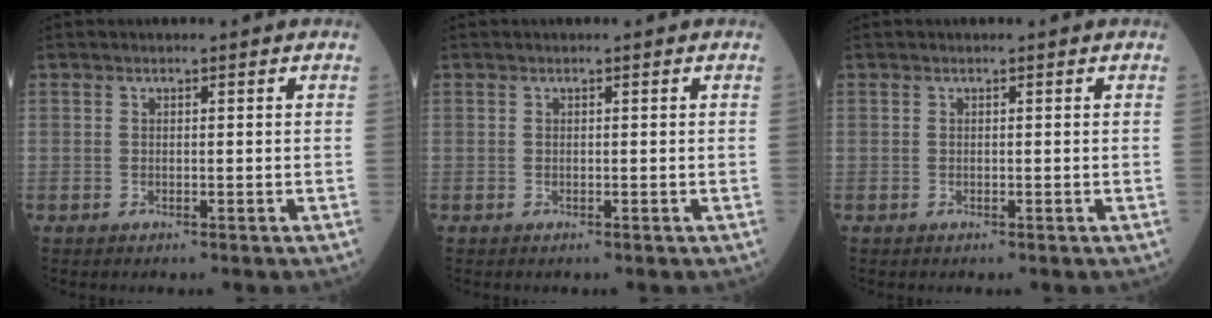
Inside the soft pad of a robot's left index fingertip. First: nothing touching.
{"total": 0.0}
{"total": 0.0}